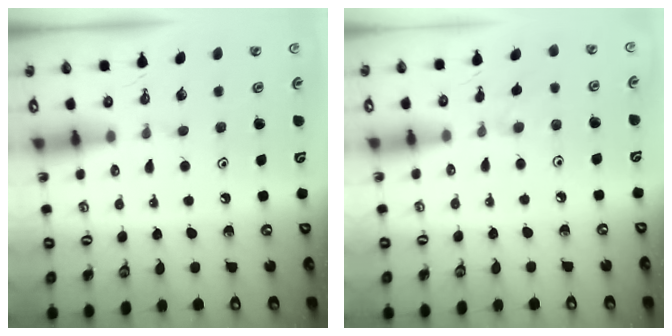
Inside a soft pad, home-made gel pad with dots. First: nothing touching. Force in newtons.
{"total": 1.9, "press": 1.9, "slide": 0.5}